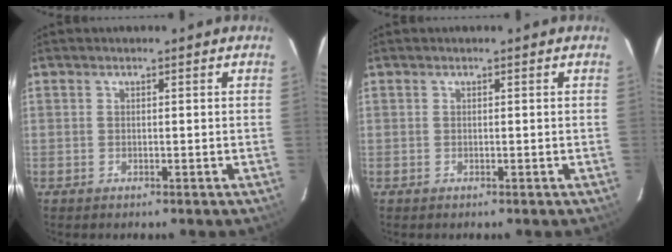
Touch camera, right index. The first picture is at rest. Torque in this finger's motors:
{"motor_torque": [0.07, 0.00, 0.04, 0.01]}